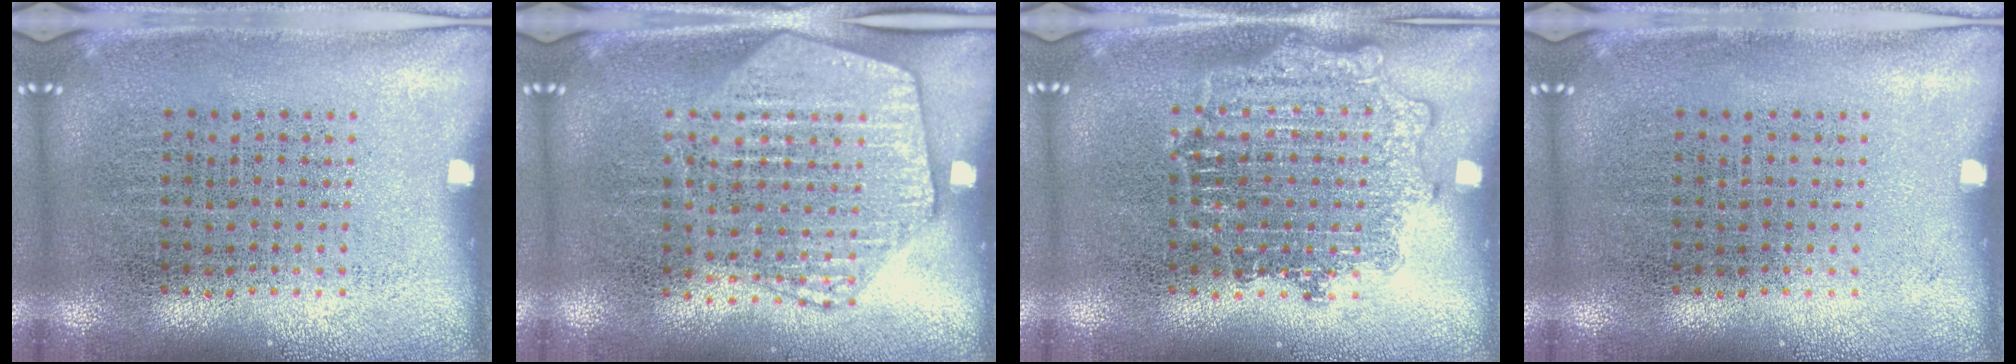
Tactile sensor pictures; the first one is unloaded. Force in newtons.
{"total": 1.9, "press": 1.8, "slide": 0.7}
{"total": 2.6, "press": 2.6, "slide": 0.4}
{"total": 0.0}